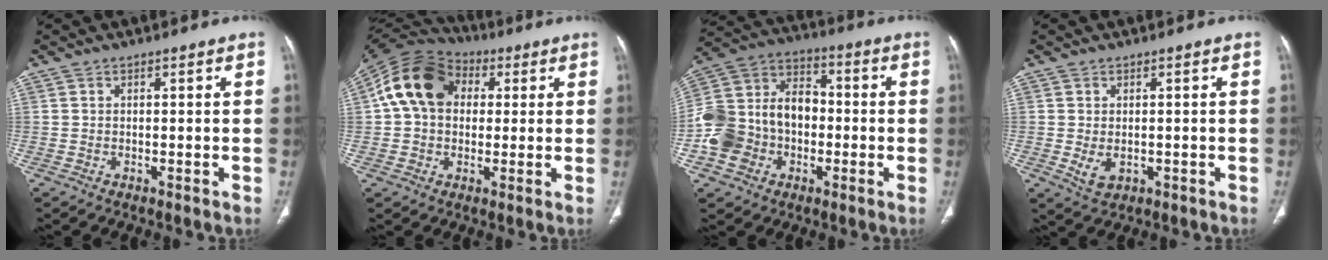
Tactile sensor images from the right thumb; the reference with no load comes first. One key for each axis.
{"total": 14.9, "fx": 3.0, "fy": 11.2, "fz": 9.3, "tx": -0.157, "ty": 0.028, "tz": 0.042}
{"total": 17.4, "fx": -3.8, "fy": 13.8, "fz": 9.9, "tx": -0.173, "ty": 0.057, "tz": -0.069}
{"total": 3.1, "fx": -0.5, "fy": 2.1, "fz": 2.2, "tx": -0.039, "ty": -0.005, "tz": 0.004}